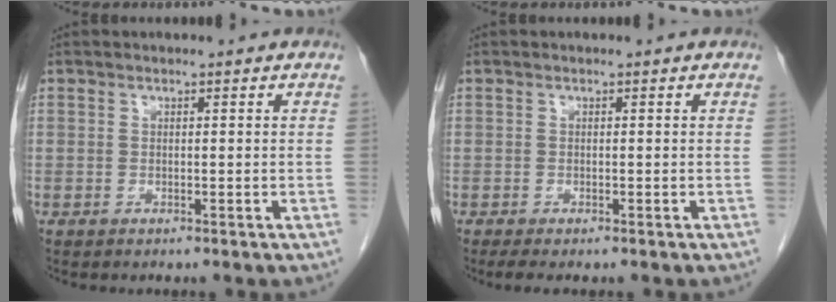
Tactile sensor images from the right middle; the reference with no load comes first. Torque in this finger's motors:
{"motor_torque": [0.34, -0.13, 0.06, 0.03]}